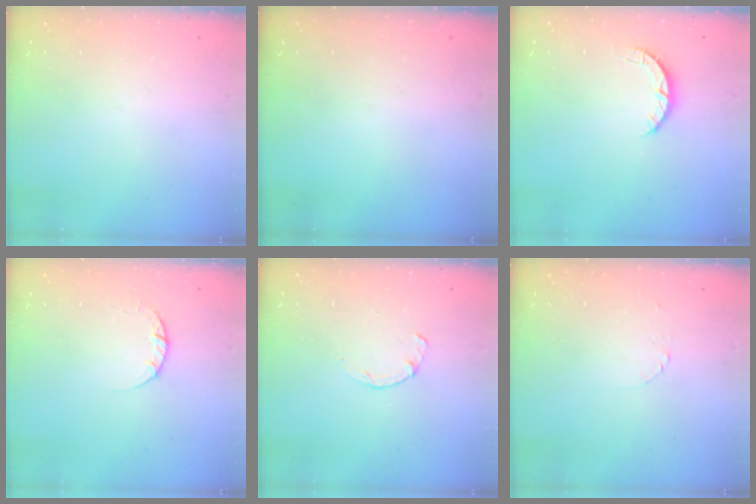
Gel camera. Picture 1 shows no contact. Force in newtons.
{"total": 0.0}
{"total": 2.7, "press": 2.7, "slide": 0.4}
{"total": 2.4, "press": 2.4, "slide": 0.3}
{"total": 0.9, "press": 0.8, "slide": 0.3}
{"total": 1.3, "press": 1.3, "slide": 0.1}